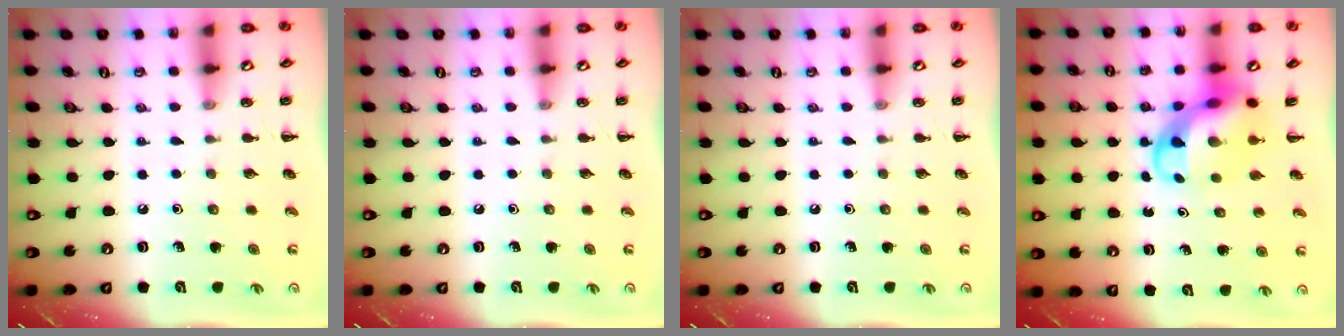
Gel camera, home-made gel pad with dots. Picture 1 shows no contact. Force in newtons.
{"total": 0.0}
{"total": 0.0}
{"total": 6.7, "press": 6.4, "slide": 1.8}